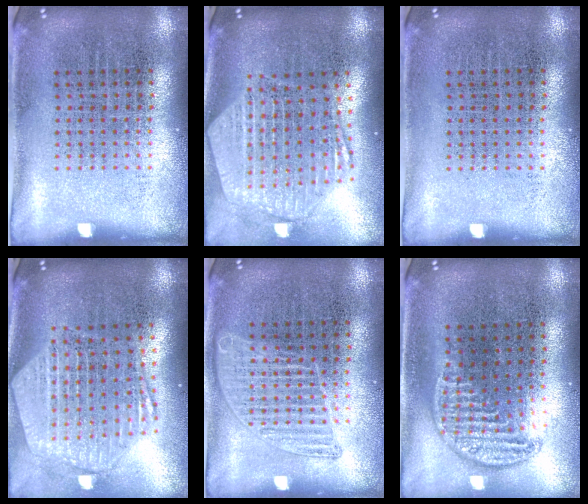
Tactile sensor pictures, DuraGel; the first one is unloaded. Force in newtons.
{"total": 2.7, "press": 2.2, "slide": 1.5}
{"total": 0.0}
{"total": 2.7, "press": 2.2, "slide": 1.5}
{"total": 1.7, "press": 1.7, "slide": 0.3}
{"total": 1.1, "press": 1.0, "slide": 0.4}